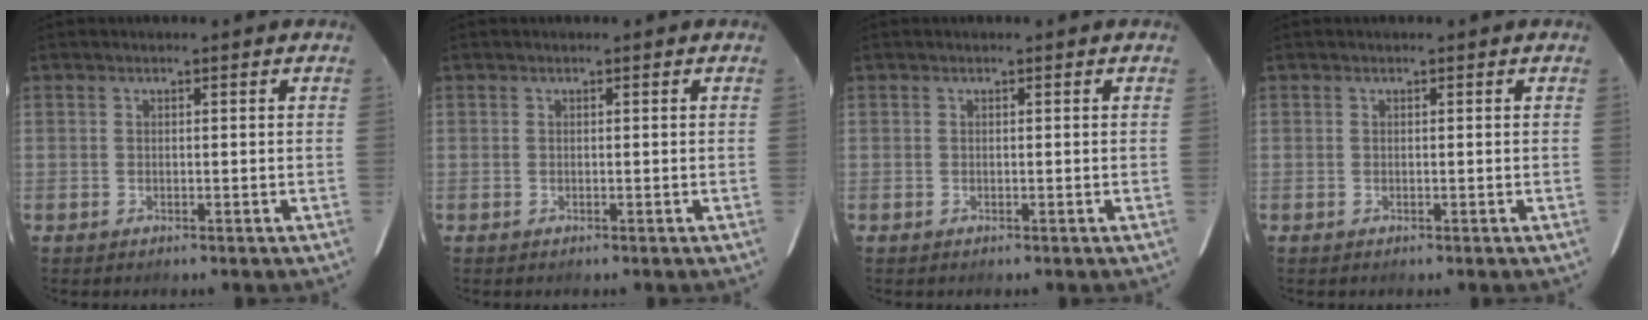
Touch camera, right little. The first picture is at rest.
{"total": 0.0}
{"total": 0.0}
{"total": 0.0}